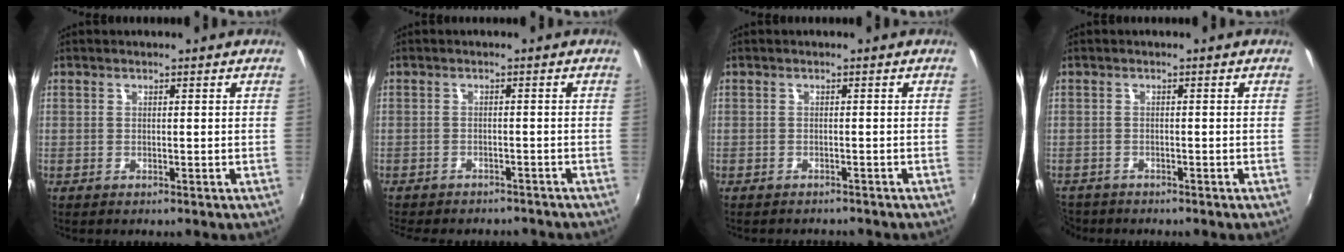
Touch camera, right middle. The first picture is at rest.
{"total": 8.0, "force": [-7.1, 2.4, 2.8], "torque": [-0.069, -0.017, -0.101]}
{"total": 2.6, "force": [-2.4, 0.8, 0.6], "torque": [-0.017, -0.013, -0.034]}
{"total": 4.6, "force": [-3.8, 2.3, 1.0], "torque": [-0.042, -0.016, -0.071]}